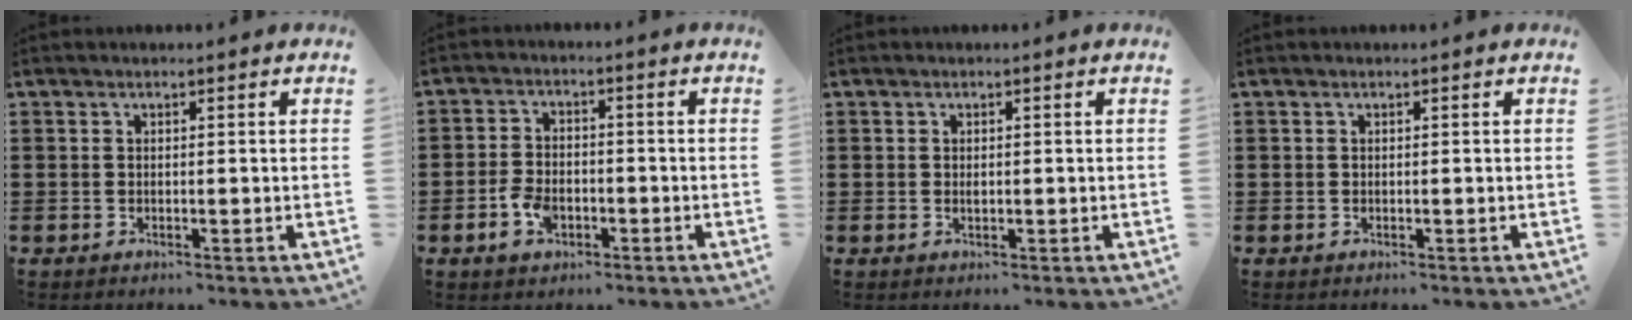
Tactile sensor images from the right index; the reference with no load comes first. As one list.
[{"total": 4.0, "force": [-1.7, 2.3, 2.8], "torque": [-0.063, -0.002, -0.032]}, {"total": 0.7, "force": [0.1, 0.3, 0.6], "torque": [-0.013, -0.002, 0.003]}, {"total": 0.0}]